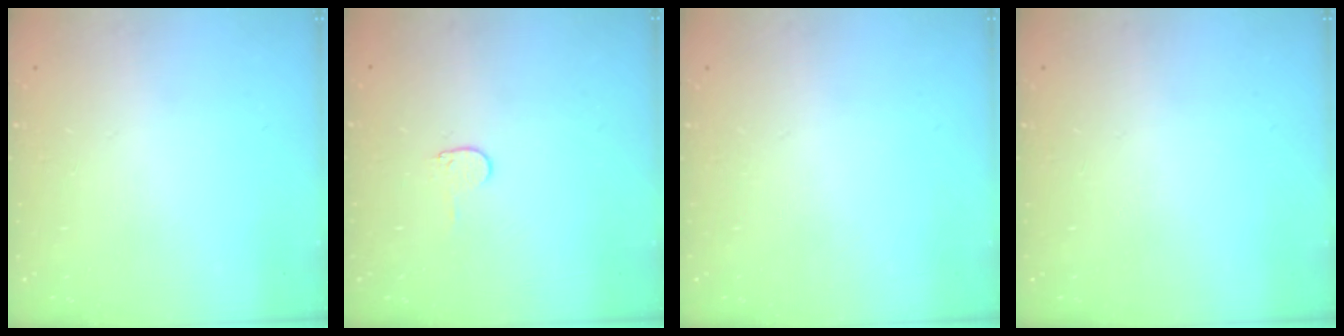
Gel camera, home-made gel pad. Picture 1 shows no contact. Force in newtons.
{"total": 4.0, "press": 4.0, "slide": 0.3}
{"total": 0.0}
{"total": 0.0}